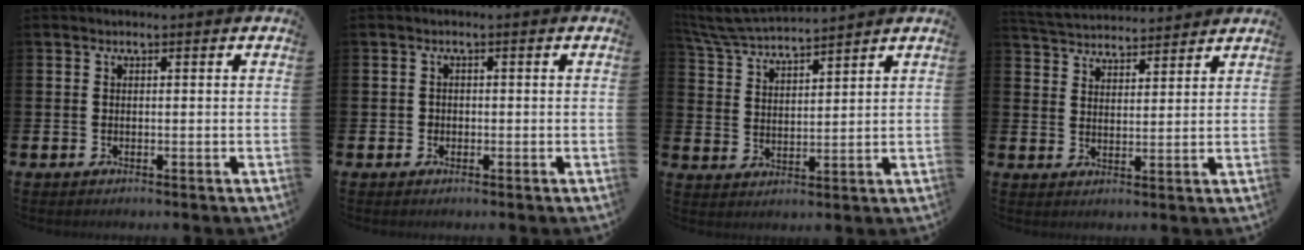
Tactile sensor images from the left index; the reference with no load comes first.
{"total": 0.9, "force": [-0.2, 0.8, 0.1], "torque": [-0.002, 0.005, -0.006]}
{"total": 5.9, "force": [5.8, 0.1, 0.9], "torque": [-0.043, -0.033, 0.103]}
{"total": 4.4, "force": [4.4, 0.6, -0.1], "torque": [-0.018, -0.025, 0.079]}